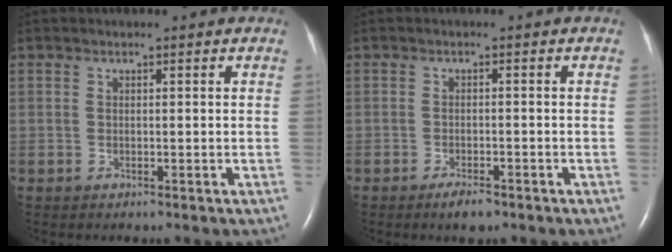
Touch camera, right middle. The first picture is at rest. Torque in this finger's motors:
{"motor_torque": [0.30, -0.13, -0.01, 0.00]}